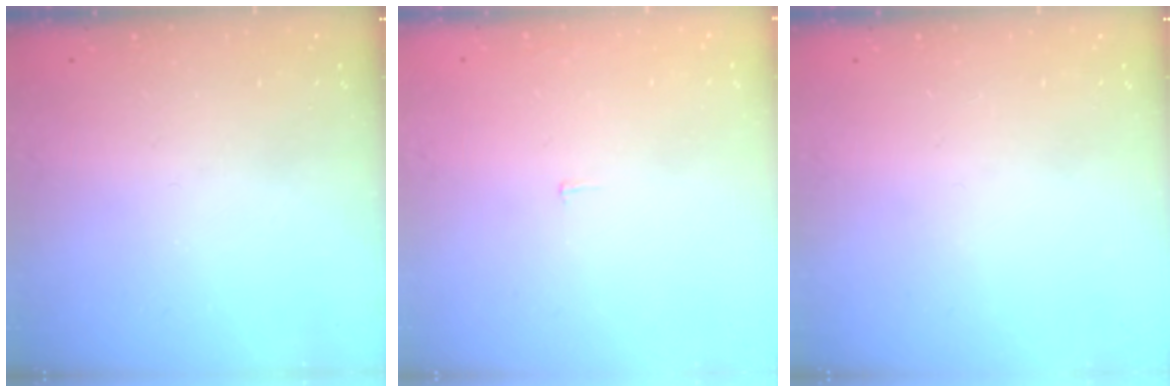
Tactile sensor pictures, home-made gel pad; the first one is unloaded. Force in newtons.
{"total": 2.2, "press": 2.2, "slide": 0.1}
{"total": 0.0}